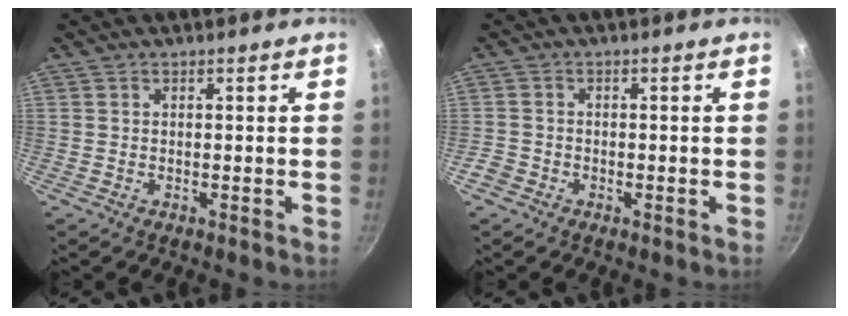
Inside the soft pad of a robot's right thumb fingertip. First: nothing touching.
{"total": 2.4, "force": [-1.4, 1.8, 0.7], "torque": [-0.012, 0.011, -0.028]}